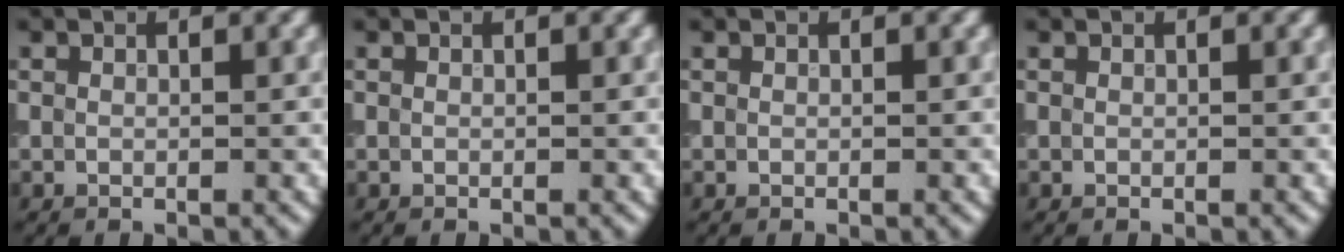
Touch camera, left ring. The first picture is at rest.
{"total": 0.0}
{"total": 0.0}
{"total": 0.0}